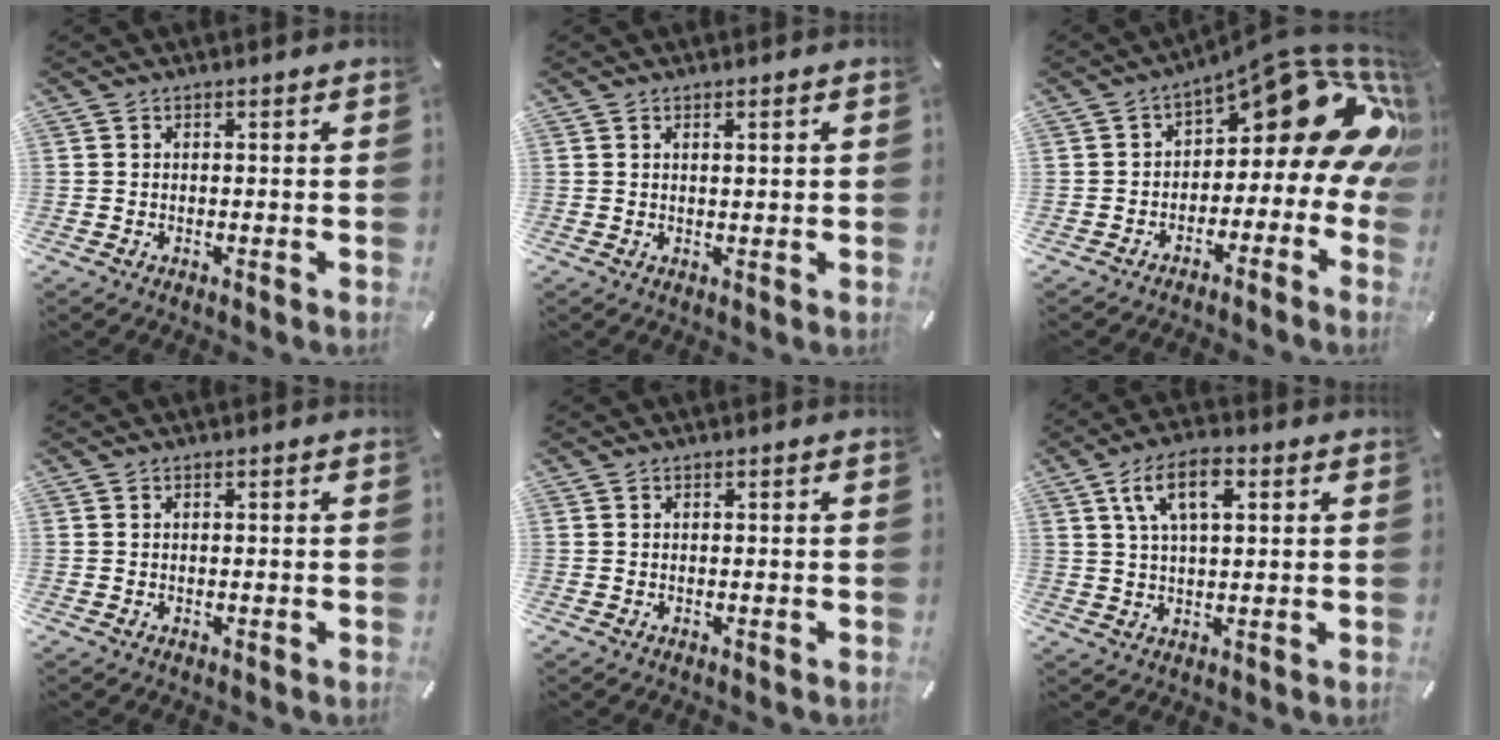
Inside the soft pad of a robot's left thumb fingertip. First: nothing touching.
{"total": 1.3, "force": [0.7, 0.1, 1.1], "torque": [-0.021, -0.001, 0.012]}
{"total": 17.0, "force": [7.1, 7.4, 13.5], "torque": [-0.172, -0.053, 0.112]}
{"total": 0.0}
{"total": 0.0}
{"total": 9.2, "force": [3.7, 4.2, 7.3], "torque": [-0.135, 0.004, 0.063]}